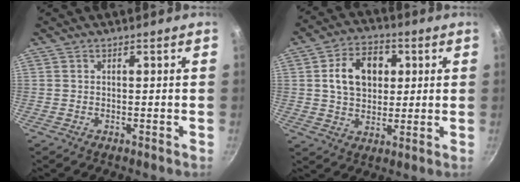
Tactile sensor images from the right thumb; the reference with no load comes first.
{"total": 11.8, "force": [2.5, 8.6, 7.7], "torque": [-0.099, 0.007, 0.036]}